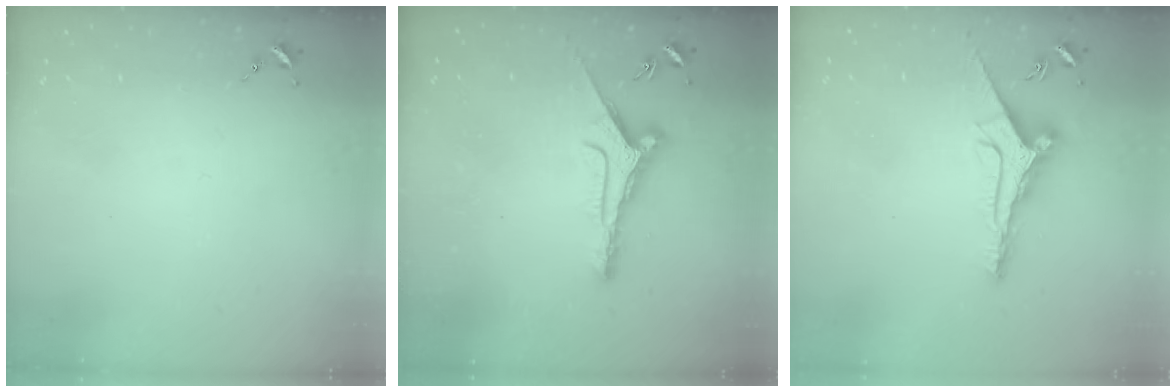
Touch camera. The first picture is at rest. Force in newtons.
{"total": 8.6, "press": 8.6, "slide": 0.5}
{"total": 9.6, "press": 9.6, "slide": 1.0}